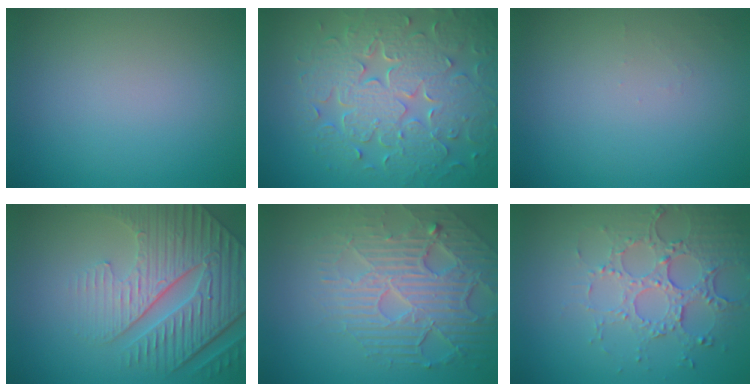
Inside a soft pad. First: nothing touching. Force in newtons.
{"total": 8.7, "press": 6.3, "slide": 6.0}
{"total": 0.7, "press": 0.7, "slide": 0.1}
{"total": 6.4, "press": 5.4, "slide": 3.4}
{"total": 7.0, "press": 5.1, "slide": 4.8}
{"total": 4.5, "press": 3.5, "slide": 2.7}